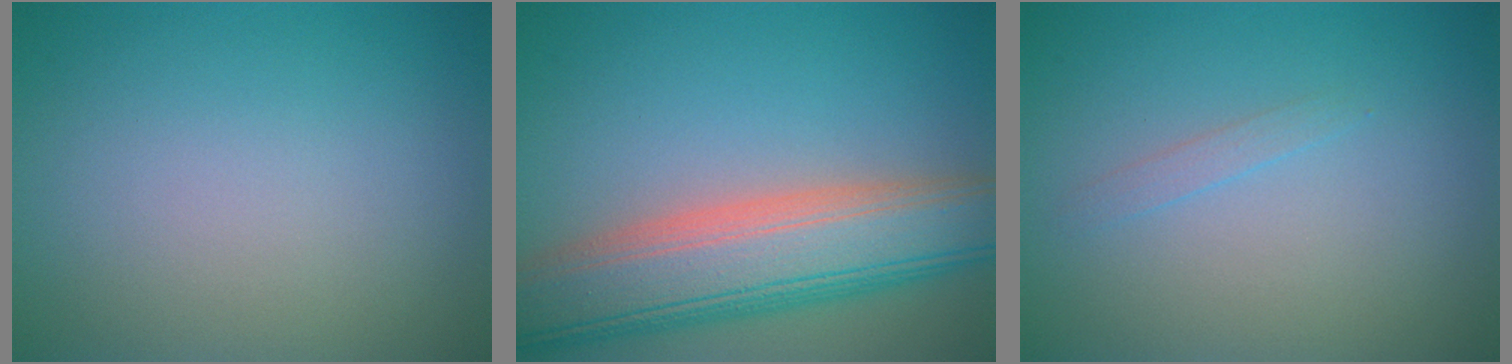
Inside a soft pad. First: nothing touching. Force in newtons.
{"total": 10.0, "press": 9.9, "slide": 0.9}
{"total": 0.8, "press": 0.8, "slide": 0.1}